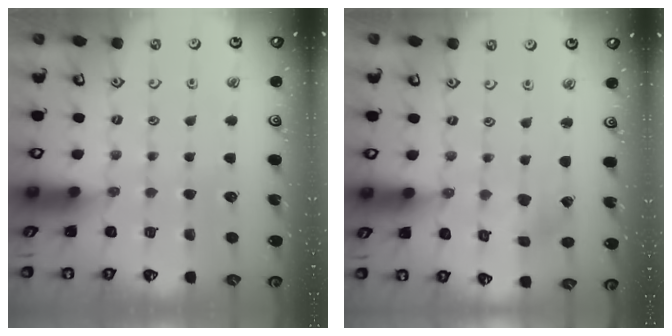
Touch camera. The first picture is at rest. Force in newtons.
{"total": 1.4, "press": 1.4, "slide": 0.1}